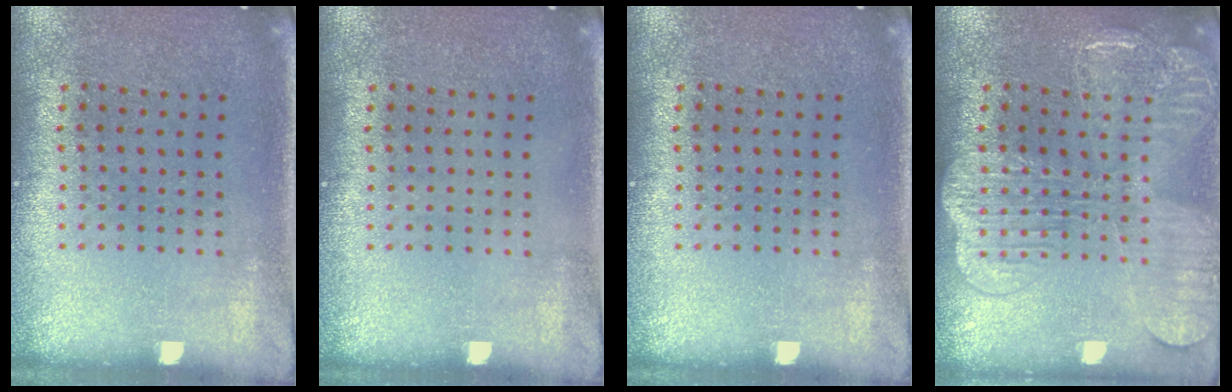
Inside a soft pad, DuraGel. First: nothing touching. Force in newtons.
{"total": 0.0}
{"total": 0.0}
{"total": 4.0, "press": 4.0, "slide": 0.5}